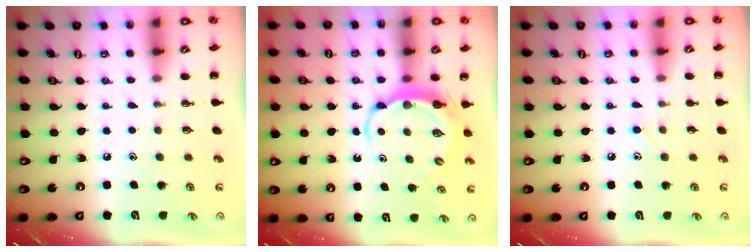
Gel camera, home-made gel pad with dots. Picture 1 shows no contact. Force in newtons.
{"total": 5.4, "press": 5.3, "slide": 0.5}
{"total": 6.4, "press": 6.0, "slide": 2.1}